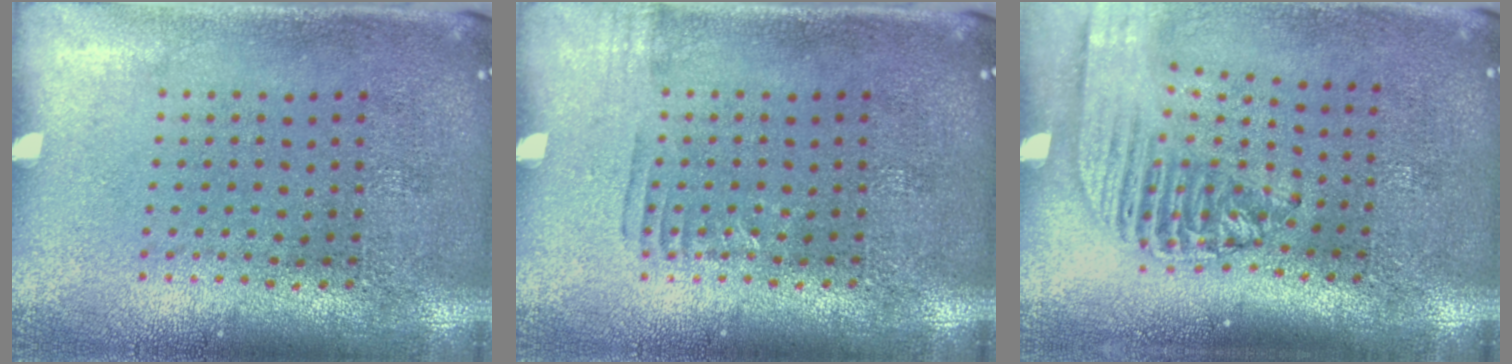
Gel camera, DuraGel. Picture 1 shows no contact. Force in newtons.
{"total": 0.8, "press": 0.8, "slide": 0.2}
{"total": 2.2, "press": 1.7, "slide": 1.4}